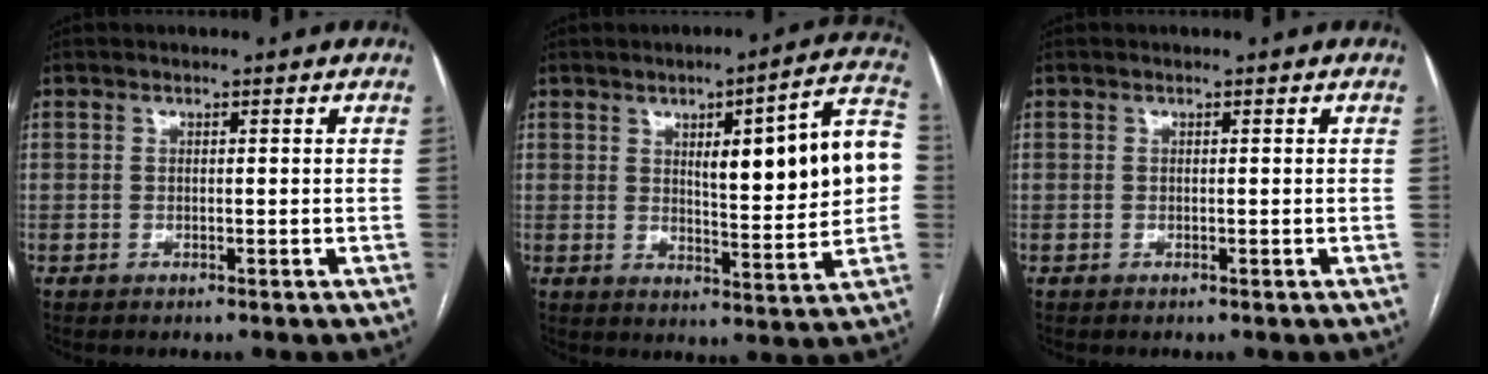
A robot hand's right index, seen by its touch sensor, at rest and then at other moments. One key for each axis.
{"total": 15.6, "fx": 2.3, "fy": 2.8, "fz": 15.2, "tx": -0.200, "ty": 0.026, "tz": 0.034}
{"total": 0.0}